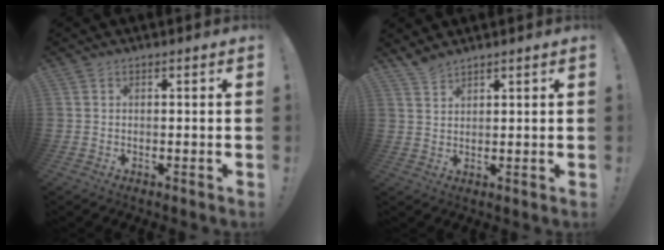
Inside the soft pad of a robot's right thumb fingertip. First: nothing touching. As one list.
[{"total": 3.4, "force": [3.2, 0.7, 0.9], "torque": [-0.014, -0.019, 0.059]}]